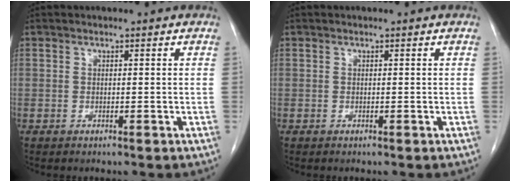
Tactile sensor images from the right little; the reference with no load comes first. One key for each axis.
{"total": 0.0}